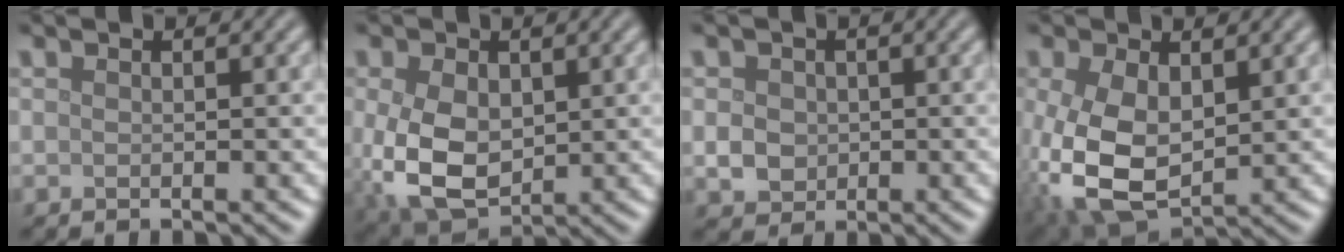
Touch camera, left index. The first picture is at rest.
{"total": 7.5, "force": [-0.3, 5.0, 5.5], "torque": [-0.138, -0.018, 0.006]}
{"total": 2.2, "force": [0.0, 2.0, 1.0], "torque": [-0.015, -0.003, -0.001]}
{"total": 8.4, "force": [-0.9, 5.1, 6.7], "torque": [-0.170, -0.017, -0.010]}